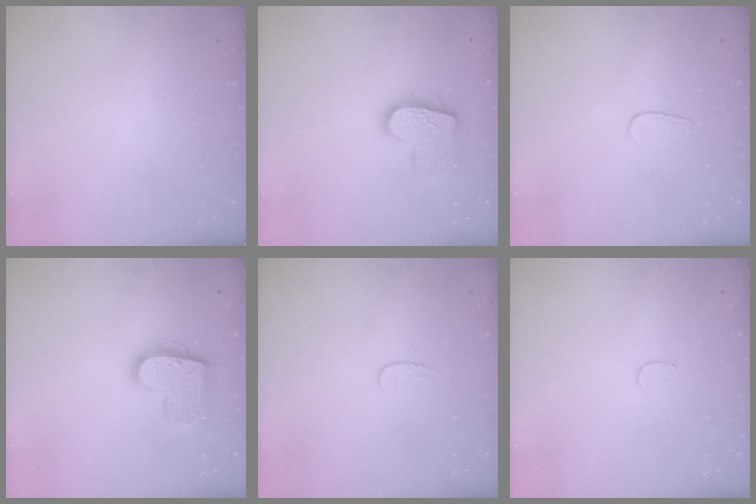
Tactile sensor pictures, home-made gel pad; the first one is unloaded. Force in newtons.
{"total": 14.0, "press": 14.0, "slide": 1.3}
{"total": 4.3, "press": 4.3, "slide": 0.3}
{"total": 15.7, "press": 15.6, "slide": 0.9}
{"total": 3.4, "press": 3.4, "slide": 0.4}
{"total": 2.8, "press": 2.8, "slide": 0.2}